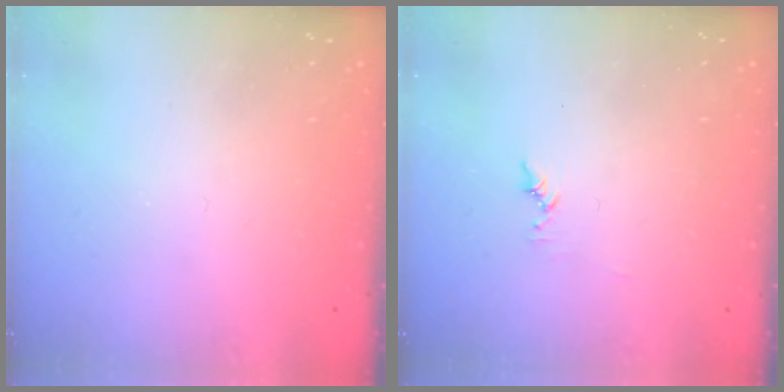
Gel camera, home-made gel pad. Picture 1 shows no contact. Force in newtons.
{"total": 4.4, "press": 4.4, "slide": 0.4}